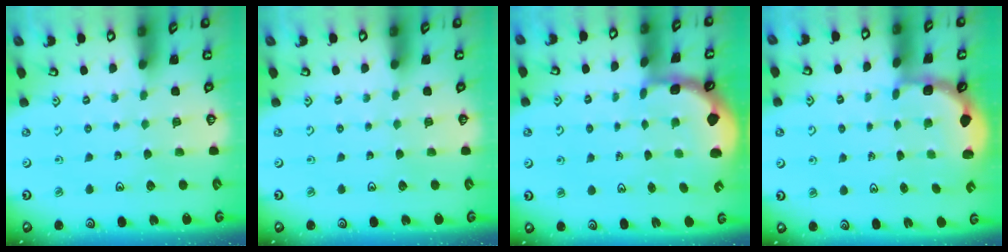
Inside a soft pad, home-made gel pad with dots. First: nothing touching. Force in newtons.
{"total": 0.0}
{"total": 1.8, "press": 1.8, "slide": 0.3}
{"total": 2.5, "press": 1.9, "slide": 1.6}